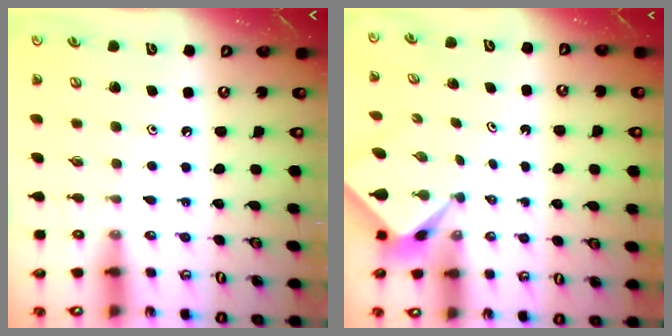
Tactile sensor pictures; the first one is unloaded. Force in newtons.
{"total": 1.6, "press": 1.6, "slide": 0.3}